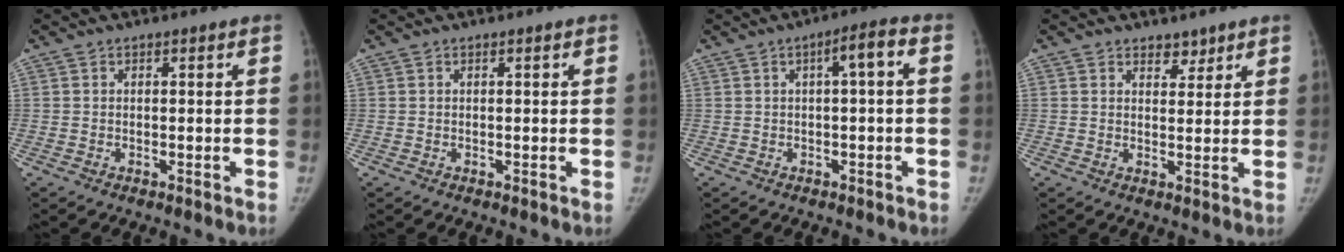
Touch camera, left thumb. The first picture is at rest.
{"total": 0.0}
{"total": 3.7, "force": [0.2, 0.7, 3.7], "torque": [-0.049, 0.023, -0.004]}
{"total": 2.7, "force": [2.1, 1.5, 0.5], "torque": [0.016, -0.014, 0.031]}